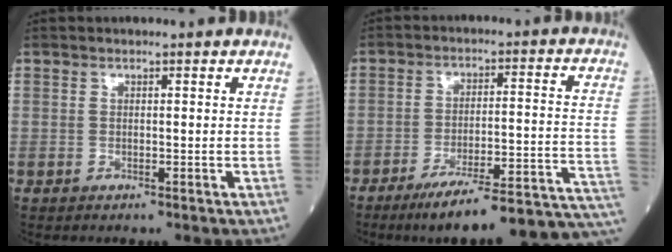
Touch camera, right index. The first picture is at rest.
{"total": 19.8, "force": [-16.2, 0.6, 11.2], "torque": [-0.091, 0.018, -0.227]}